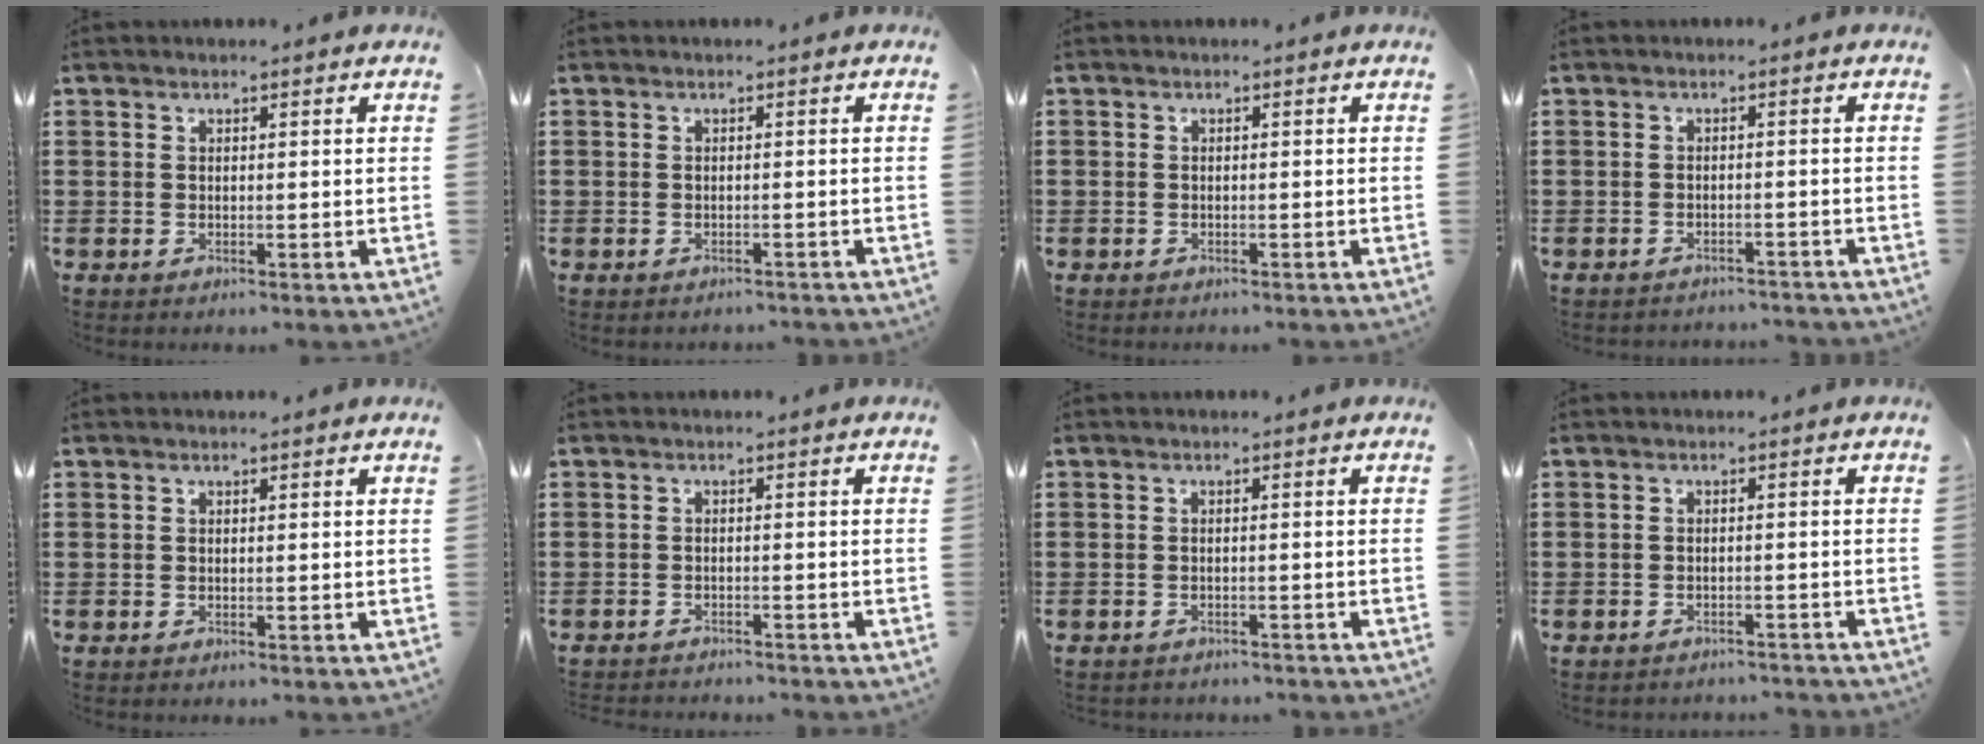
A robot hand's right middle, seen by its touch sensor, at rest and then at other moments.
{"total": 0.7, "force": [-0.7, 0.0, 0.1], "torque": [-0.004, -0.003, -0.013]}
{"total": 0.8, "force": [-0.6, 0.4, 0.0], "torque": [-0.001, 0.001, -0.013]}
{"total": 1.7, "force": [-1.7, 0.1, 0.0], "torque": [-0.006, -0.001, -0.037]}
{"total": 0.0}
{"total": 1.4, "force": [-1.4, -0.1, 0.0], "torque": [-0.004, 0.000, -0.031]}
{"total": 1.0, "force": [-1.0, 0.1, 0.0], "torque": [-0.004, -0.001, -0.021]}
{"total": 1.5, "force": [-1.5, 0.1, -0.1], "torque": [-0.005, 0.000, -0.033]}